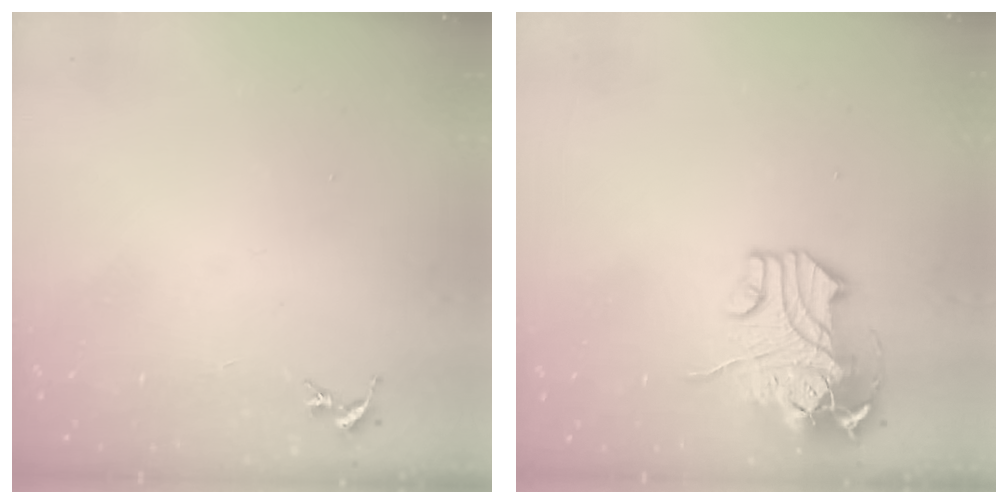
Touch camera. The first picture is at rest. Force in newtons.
{"total": 12.8, "press": 12.6, "slide": 2.3}